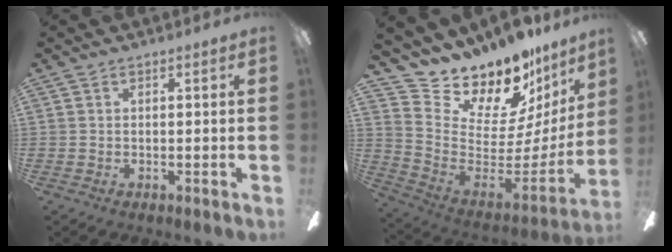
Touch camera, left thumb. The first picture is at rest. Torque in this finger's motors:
{"motor_torque": [0.51, 0.41, 1.02, -1.76, 0.08]}